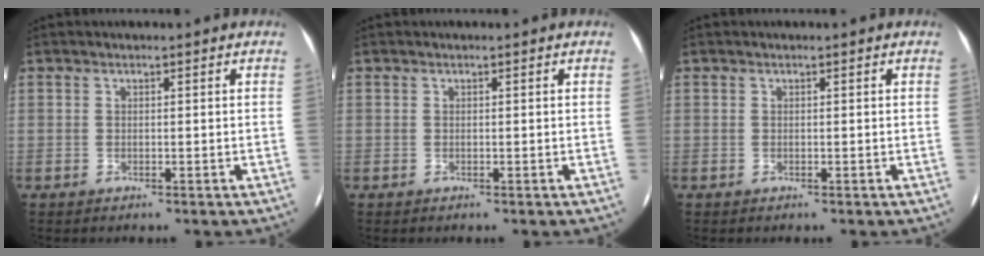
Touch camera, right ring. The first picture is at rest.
{"total": 0.0}
{"total": 0.0}